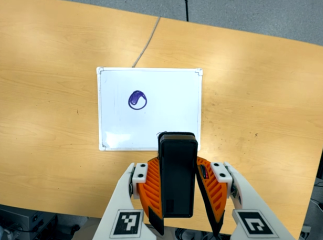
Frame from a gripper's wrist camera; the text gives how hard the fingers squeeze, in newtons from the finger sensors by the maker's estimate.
{"total": 4.4, "left": 3.6, "right": 5.2}